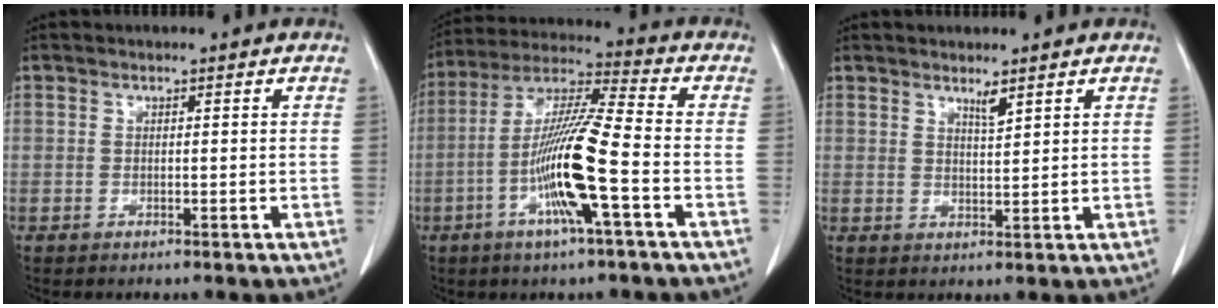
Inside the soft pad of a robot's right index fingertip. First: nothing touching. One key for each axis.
{"total": 13.8, "fx": -4.3, "fy": 0.0, "fz": 13.1, "tx": -0.261, "ty": -0.001, "tz": -0.089}
{"total": 1.9, "fx": 1.5, "fy": 0.0, "fz": 1.2, "tx": -0.023, "ty": -0.007, "tz": 0.028}